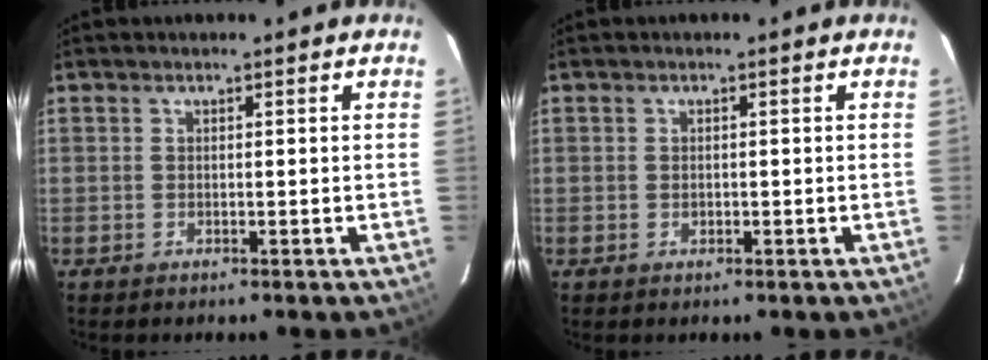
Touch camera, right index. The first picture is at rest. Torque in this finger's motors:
{"motor_torque": [-0.08, 0.03, -0.04, 0.00]}